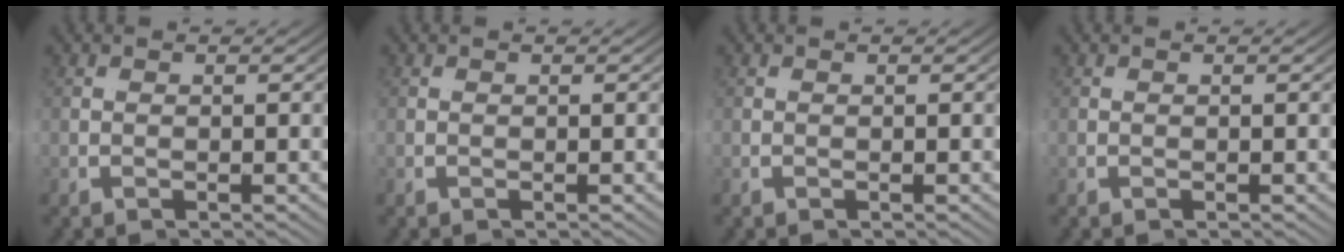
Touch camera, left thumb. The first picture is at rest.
{"total": 0.0}
{"total": 0.0}
{"total": 0.0}